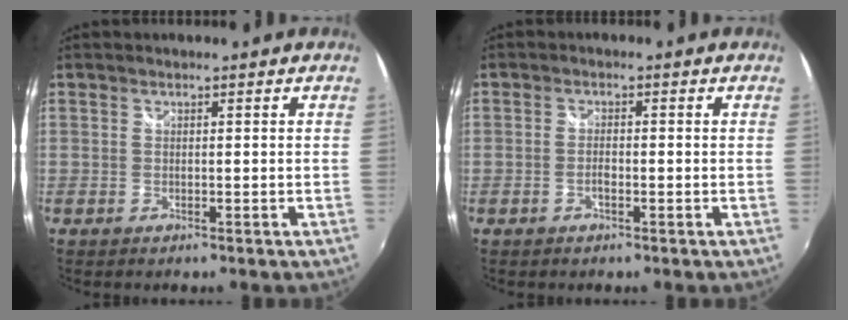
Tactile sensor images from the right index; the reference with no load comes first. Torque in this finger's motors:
{"motor_torque": [-0.34, 0.21, -0.02, 0.00]}